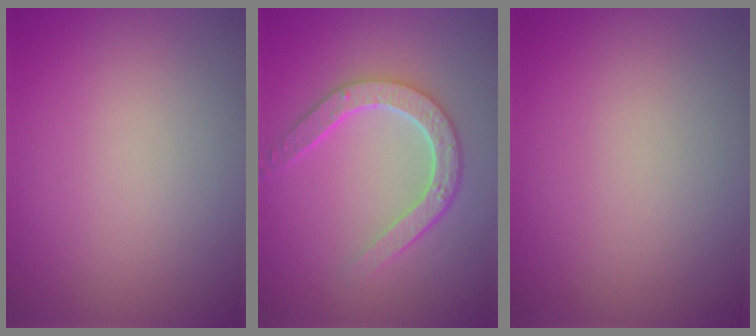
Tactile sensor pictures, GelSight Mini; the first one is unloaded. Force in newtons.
{"total": 4.6, "press": 3.5, "slide": 2.9}
{"total": 0.0}